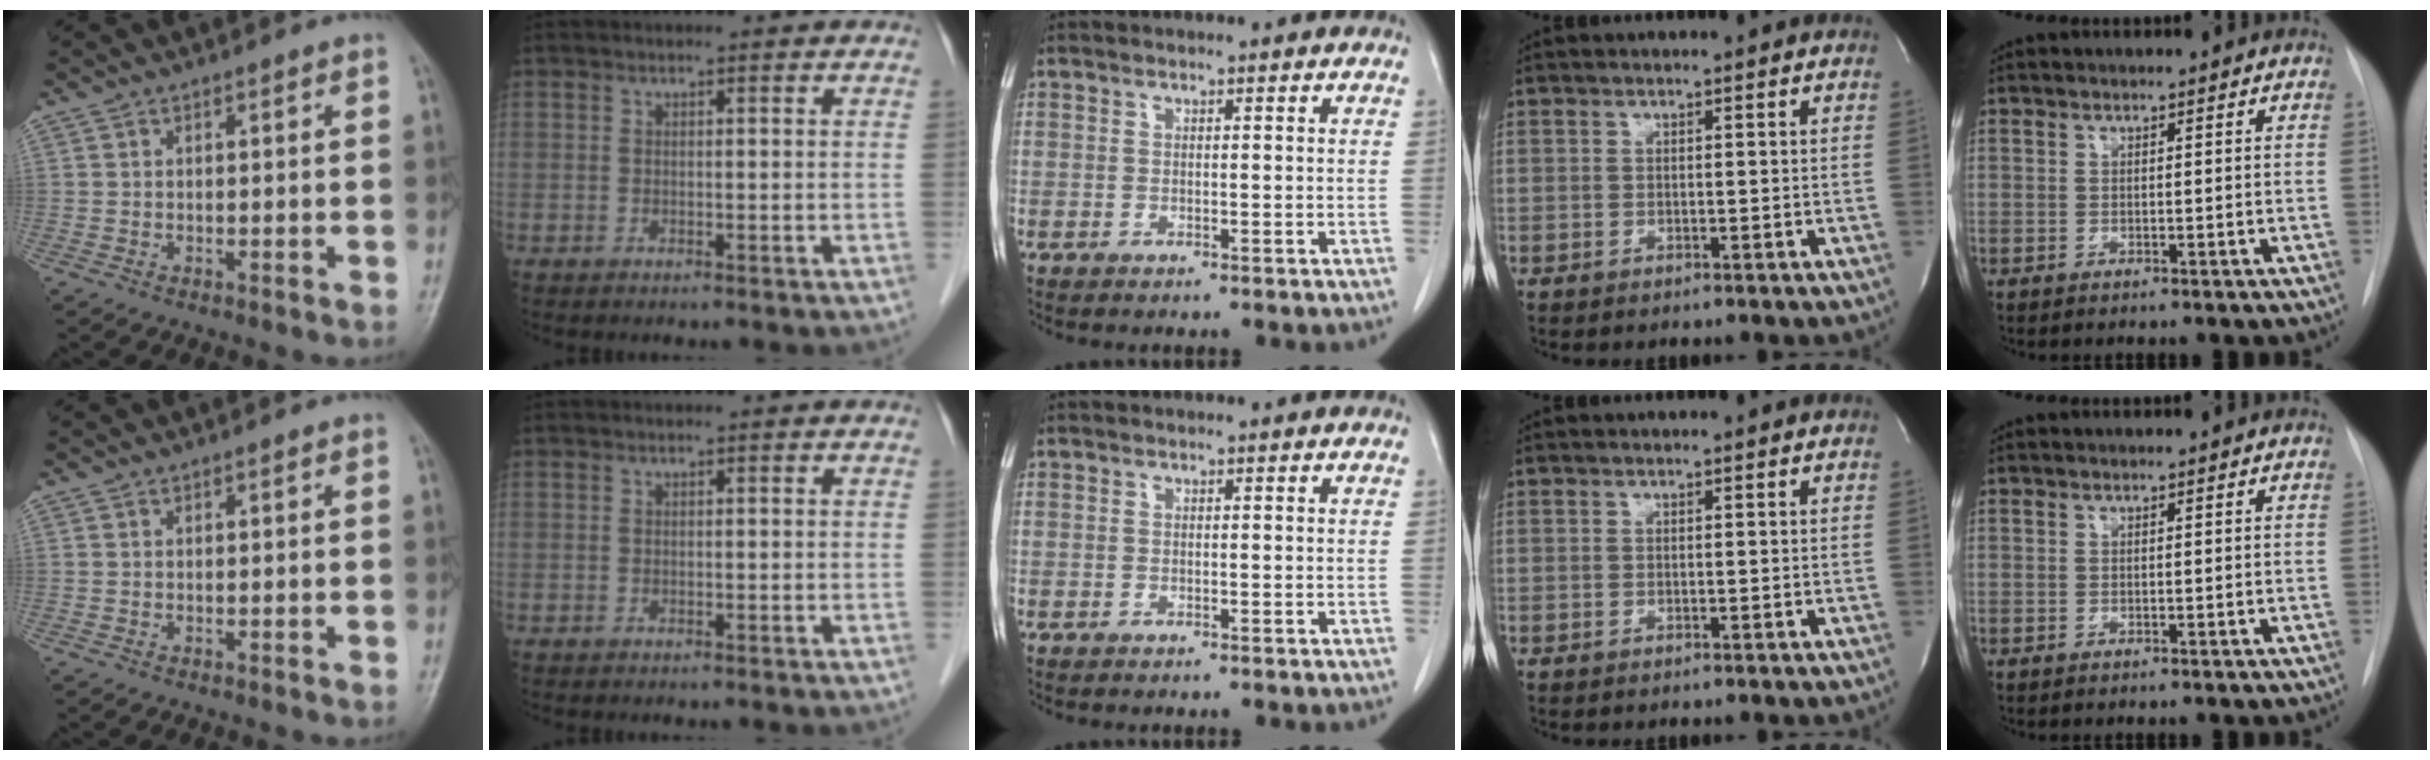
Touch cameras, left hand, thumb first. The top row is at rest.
{}